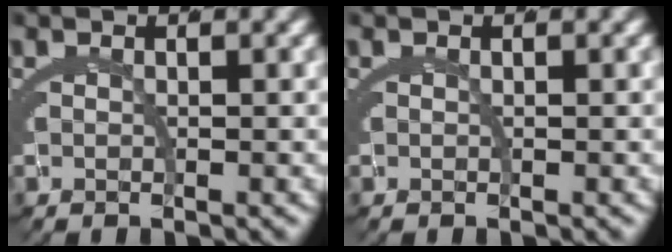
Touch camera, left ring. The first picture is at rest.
{"total": 0.0}